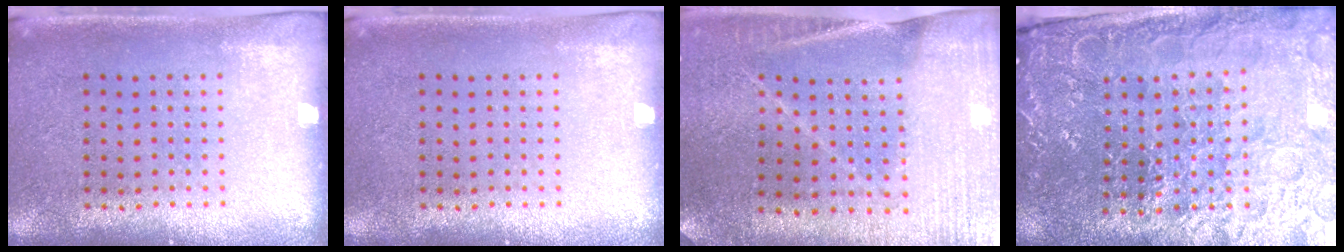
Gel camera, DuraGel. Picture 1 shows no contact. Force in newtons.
{"total": 0.0}
{"total": 1.2, "press": 1.2, "slide": 0.1}
{"total": 4.2, "press": 4.1, "slide": 0.9}